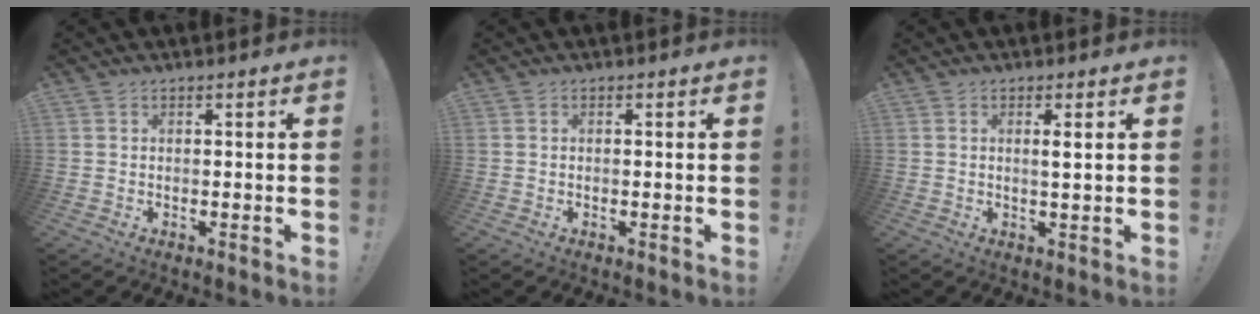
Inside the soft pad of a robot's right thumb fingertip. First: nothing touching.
{"total": 0.0}
{"total": 2.4, "force": [0.9, 0.0, 2.2], "torque": [-0.021, -0.012, 0.009]}